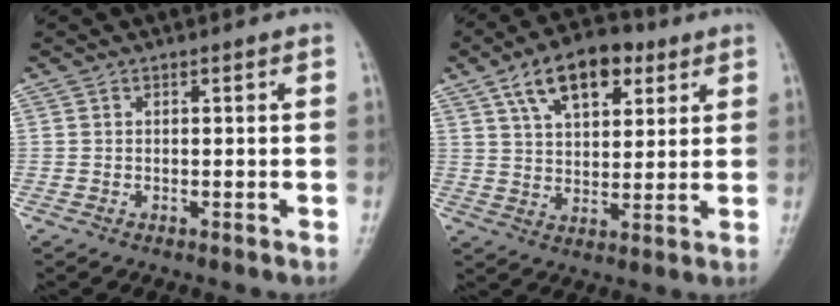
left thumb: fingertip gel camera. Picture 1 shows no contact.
{"total": 13.0, "force": [6.4, 6.9, 9.0], "torque": [-0.123, -0.009, 0.104]}